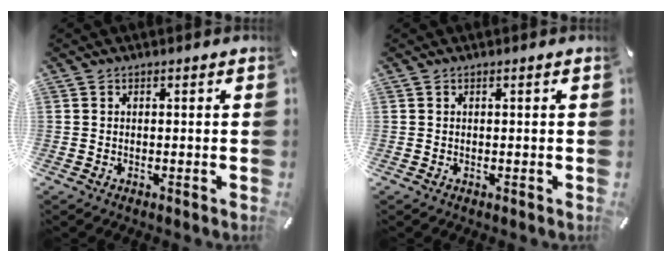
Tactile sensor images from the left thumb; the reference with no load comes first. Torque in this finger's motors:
{"motor_torque": [0.14, -0.29, -0.02, -0.04, -0.01]}